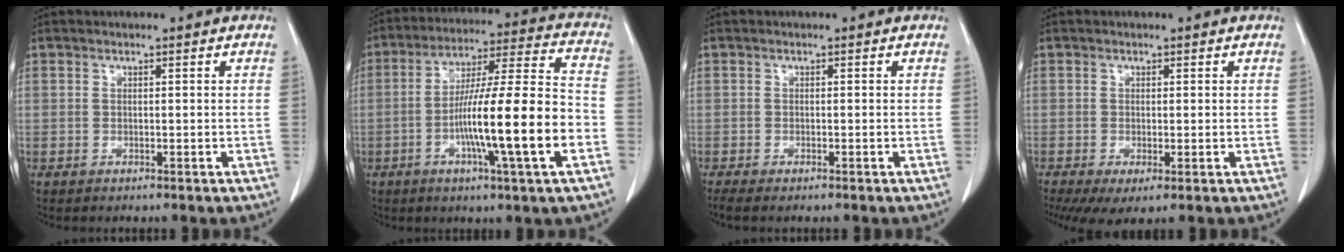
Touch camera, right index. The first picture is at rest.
{"total": 17.4, "force": [-5.0, 0.0, 16.7], "torque": [-0.282, 0.003, -0.085]}
{"total": 2.0, "force": [-1.7, 0.1, 1.1], "torque": [-0.018, -0.005, -0.024]}
{"total": 5.2, "force": [-2.5, 1.6, 4.2], "torque": [-0.069, -0.019, -0.043]}